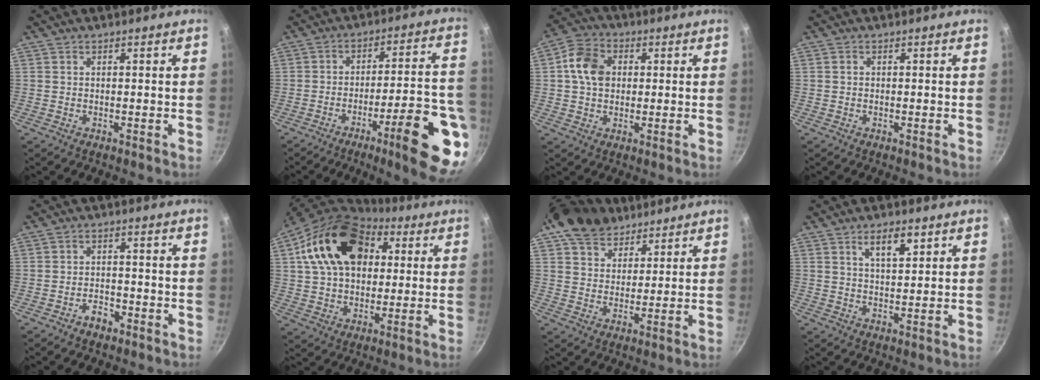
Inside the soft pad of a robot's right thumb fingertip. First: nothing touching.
{"total": 17.6, "force": [-8.3, 3.6, 15.1], "torque": [-0.177, 0.043, -0.112]}
{"total": 8.9, "force": [1.3, 7.0, 5.4], "torque": [-0.080, 0.012, 0.012]}
{"total": 0.6, "force": [0.1, 0.5, 0.3], "torque": [-0.004, 0.004, 0.001]}
{"total": 3.3, "force": [-2.2, 1.9, 1.6], "torque": [-0.014, 0.019, -0.036]}
{"total": 20.7, "force": [5.9, 14.5, 13.5], "torque": [-0.209, 0.011, 0.091]}
{"total": 12.4, "force": [9.2, 7.5, 3.6], "torque": [-0.046, -0.010, 0.161]}
{"total": 5.6, "force": [2.9, 2.3, 4.2], "torque": [-0.063, -0.013, 0.050]}